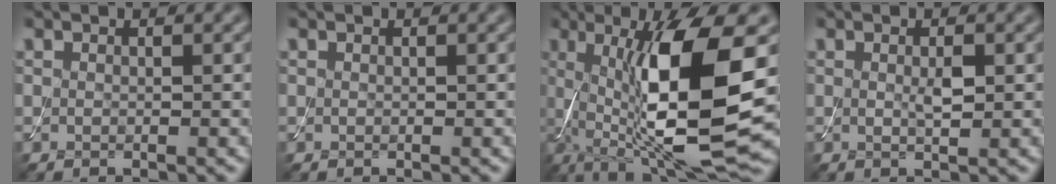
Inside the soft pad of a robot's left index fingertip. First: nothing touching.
{"total": 0.0}
{"total": 13.9, "force": [0.3, 3.4, 13.5], "torque": [-0.220, -0.009, 0.011]}
{"total": 1.4, "force": [0.1, 0.4, 1.3], "torque": [-0.028, -0.001, 0.003]}